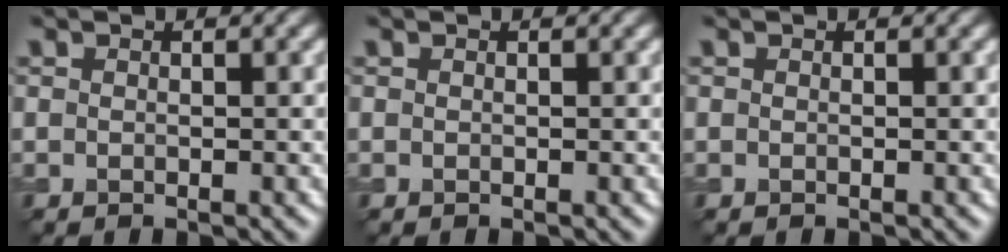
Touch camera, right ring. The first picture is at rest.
{"total": 0.0}
{"total": 0.0}